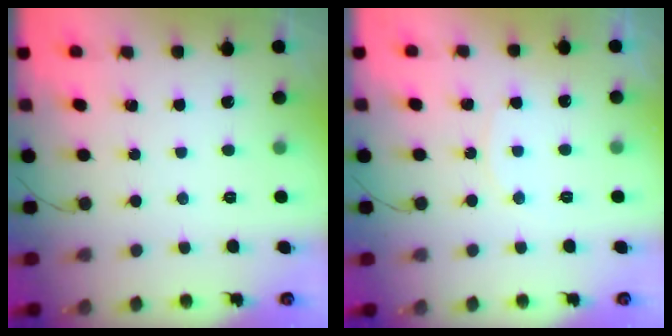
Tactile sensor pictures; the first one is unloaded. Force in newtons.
{"total": 5.6, "press": 5.6, "slide": 0.5}